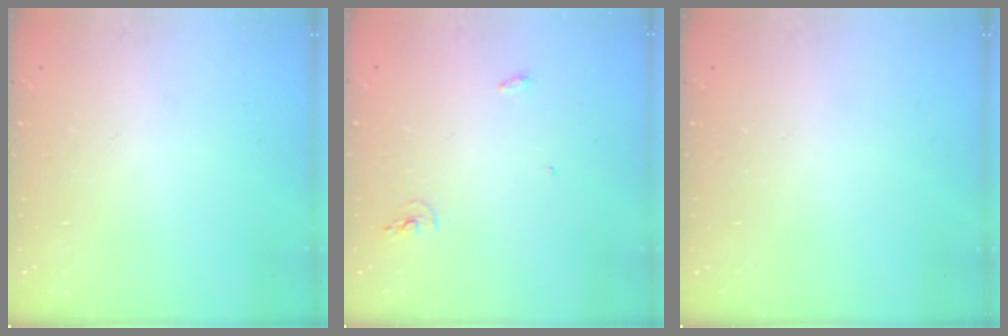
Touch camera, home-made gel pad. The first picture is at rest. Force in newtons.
{"total": 7.6, "press": 4.3, "slide": 6.2}
{"total": 0.0}